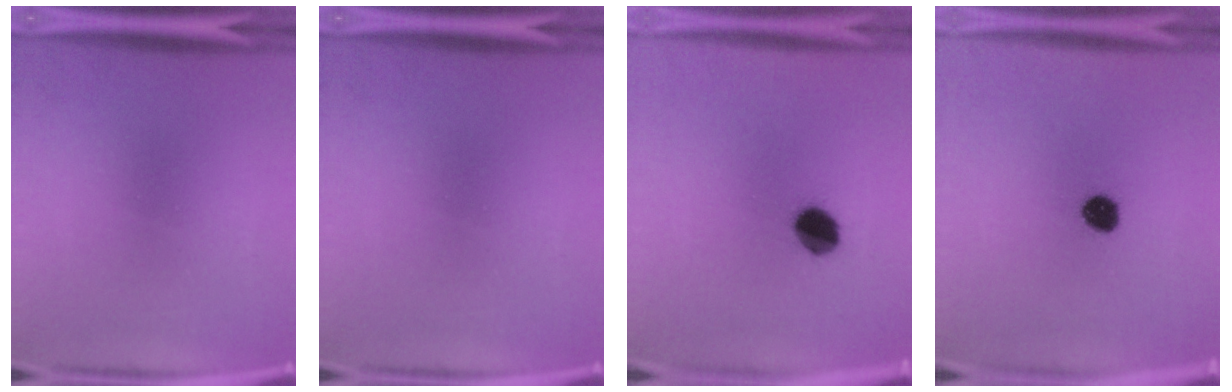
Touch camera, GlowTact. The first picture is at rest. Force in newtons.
{"total": 0.0}
{"total": 7.5}
{"total": 5.5}